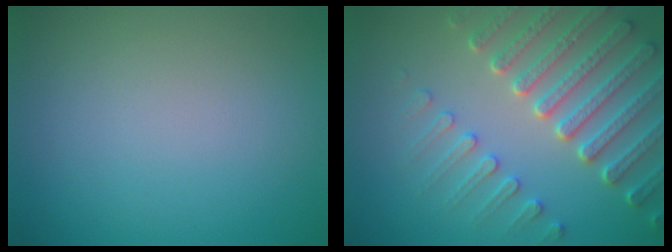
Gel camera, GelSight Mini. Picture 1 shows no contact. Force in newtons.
{"total": 6.5, "press": 5.3, "slide": 3.8}